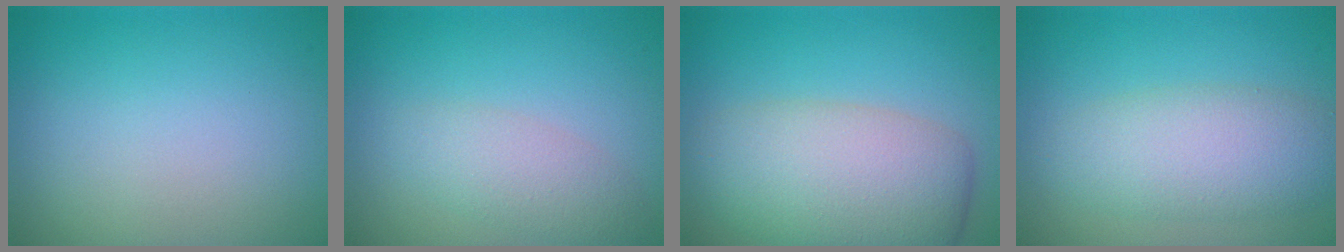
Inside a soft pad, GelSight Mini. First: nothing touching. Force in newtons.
{"total": 2.6, "press": 2.6, "slide": 0.1}
{"total": 7.5, "press": 7.5, "slide": 0.4}
{"total": 5.1, "press": 5.1, "slide": 0.1}